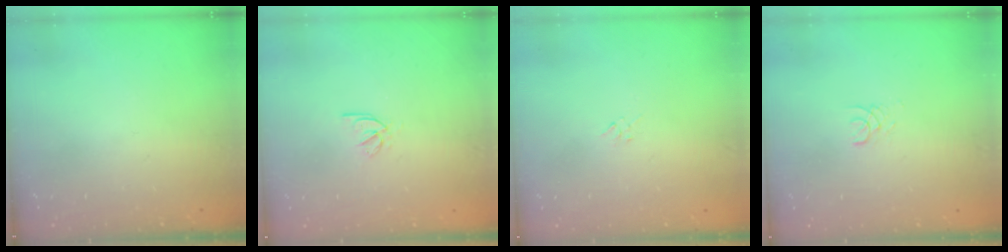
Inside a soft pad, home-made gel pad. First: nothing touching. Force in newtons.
{"total": 2.5, "press": 2.4, "slide": 0.5}
{"total": 2.3, "press": 2.2, "slide": 0.6}
{"total": 1.0, "press": 1.0, "slide": 0.1}